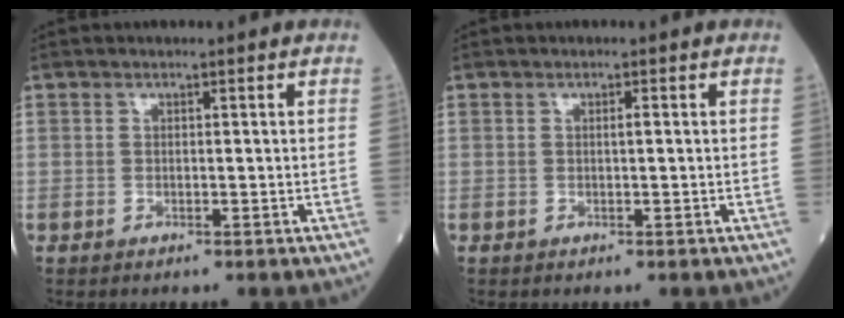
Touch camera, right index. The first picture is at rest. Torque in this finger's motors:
{"motor_torque": [0.11, 0.06, 0.08, 0.02]}